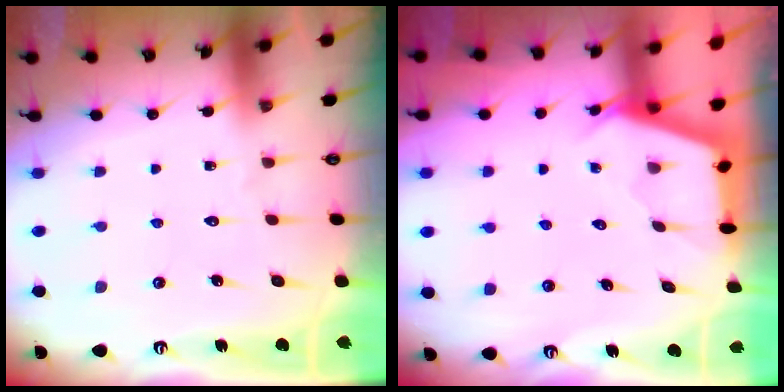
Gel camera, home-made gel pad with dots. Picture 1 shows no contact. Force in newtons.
{"total": 2.7, "press": 2.6, "slide": 0.3}